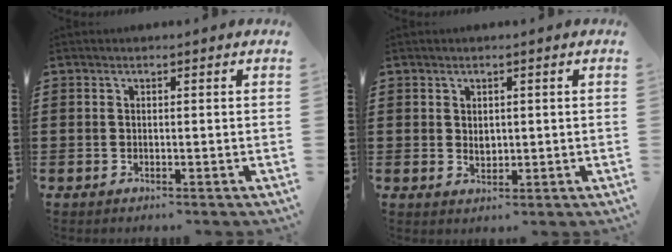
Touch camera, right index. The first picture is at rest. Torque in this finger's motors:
{"motor_torque": [2.14, 0.00, 0.12, 0.05]}